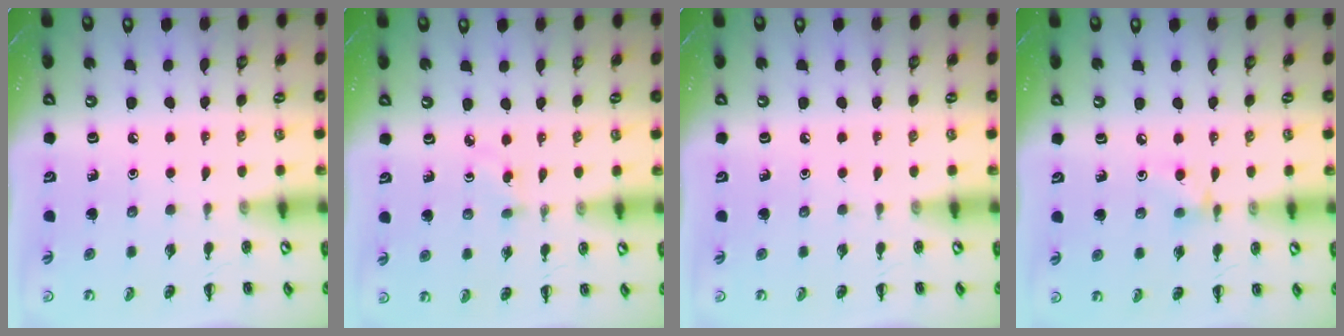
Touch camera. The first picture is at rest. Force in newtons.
{"total": 3.0, "press": 2.8, "slide": 1.1}
{"total": 0.0}
{"total": 4.5, "press": 4.3, "slide": 1.3}